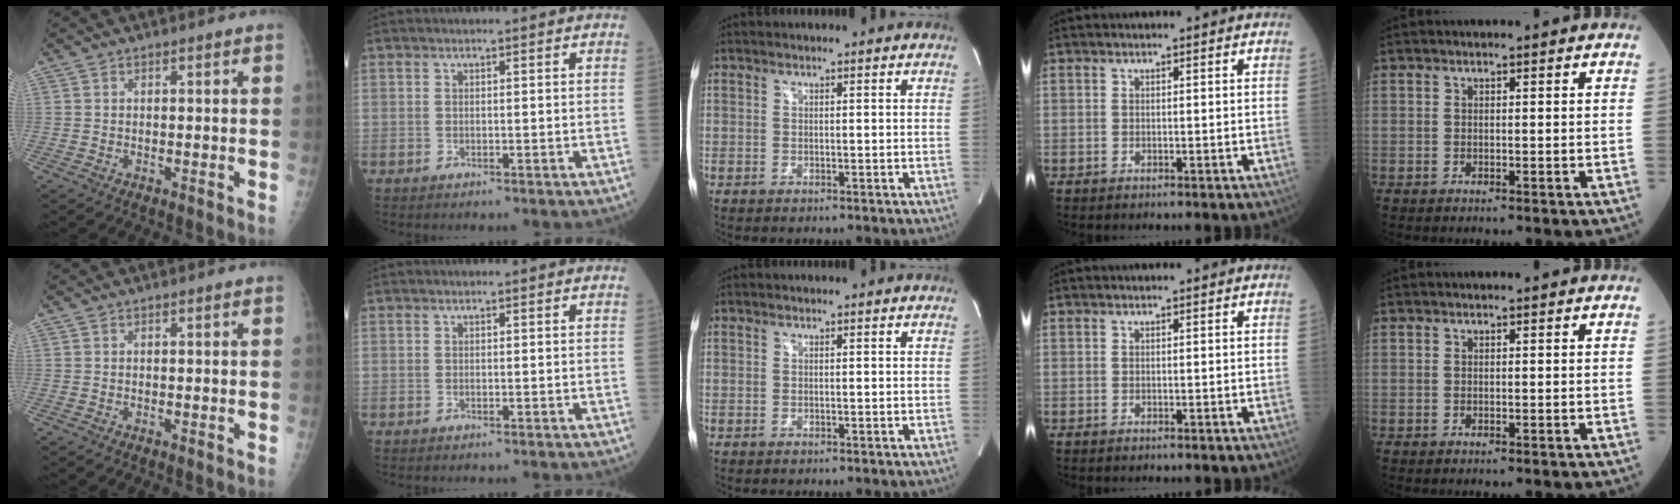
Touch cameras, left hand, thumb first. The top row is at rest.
{}